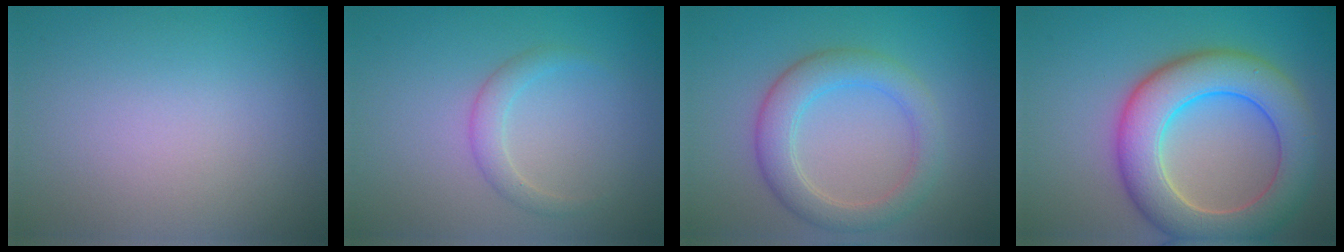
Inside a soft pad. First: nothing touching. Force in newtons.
{"total": 1.7, "press": 1.7, "slide": 0.1}
{"total": 4.2, "press": 4.2, "slide": 0.2}
{"total": 8.9, "press": 8.8, "slide": 0.7}